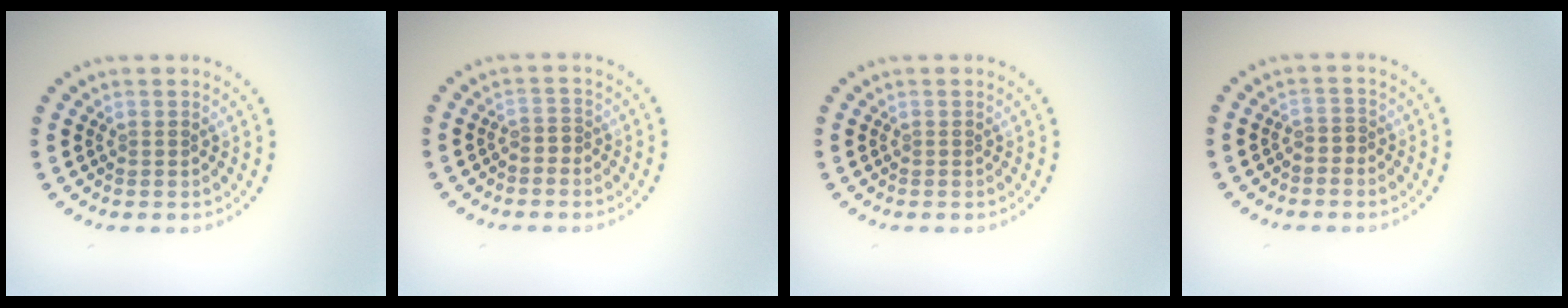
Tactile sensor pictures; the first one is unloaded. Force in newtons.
{"total": 0.8, "press": 0.5, "slide": 0.6}
{"total": 0.0}
{"total": 0.8, "press": 0.5, "slide": 0.6}